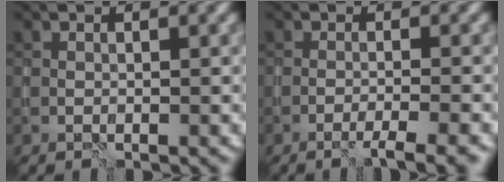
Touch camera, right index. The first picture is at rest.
{"total": 2.9, "force": [-1.8, 0.2, 2.2], "torque": [-0.023, 0.000, -0.040]}